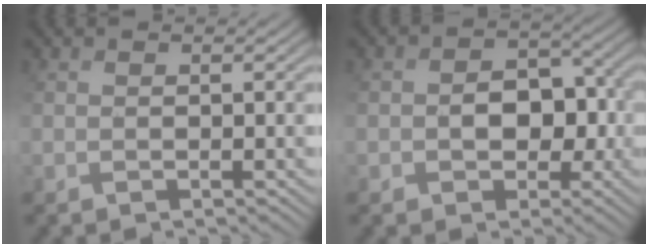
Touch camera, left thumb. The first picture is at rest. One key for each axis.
{"total": 6.8, "fx": -1.2, "fy": 5.5, "fz": 3.8, "tx": -0.057, "ty": 0.002, "tz": -0.022}